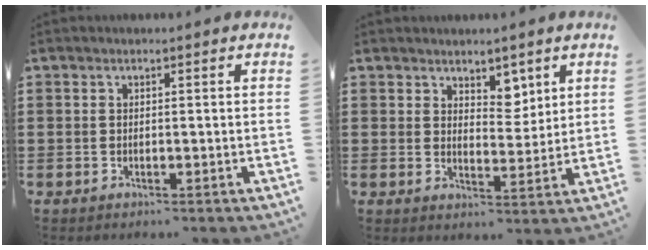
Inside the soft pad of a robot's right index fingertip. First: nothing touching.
{"total": 4.4, "force": [3.5, 2.5, 1.0], "torque": [-0.017, -0.004, 0.062]}